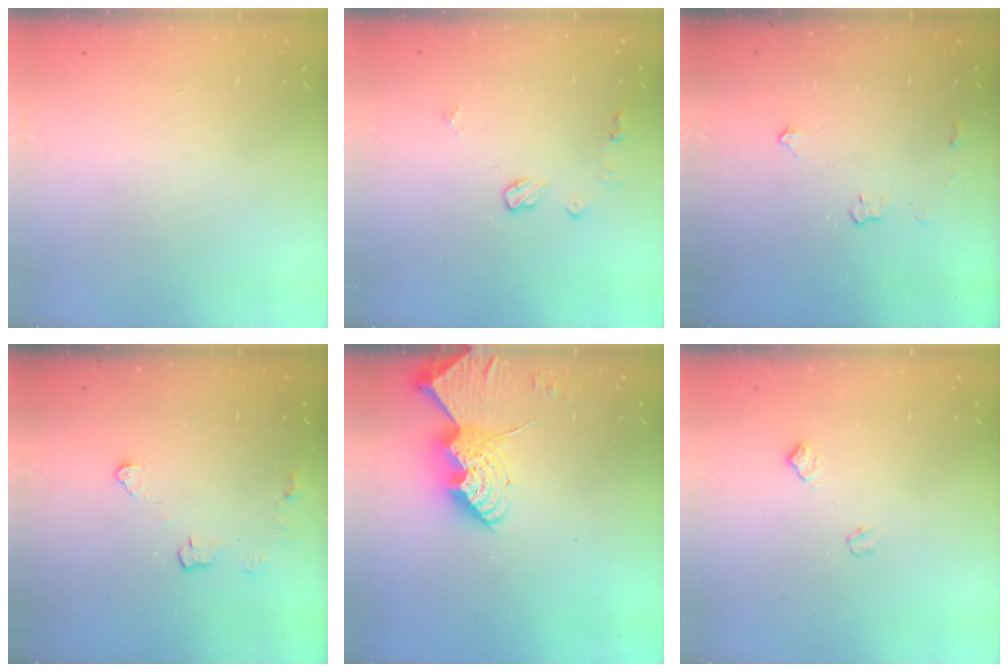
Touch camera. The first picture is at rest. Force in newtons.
{"total": 7.1, "press": 7.1, "slide": 0.2}
{"total": 2.8, "press": 2.8, "slide": 0.5}
{"total": 4.1, "press": 4.1, "slide": 0.4}
{"total": 13.0, "press": 12.9, "slide": 0.9}
{"total": 6.9, "press": 6.8, "slide": 0.8}